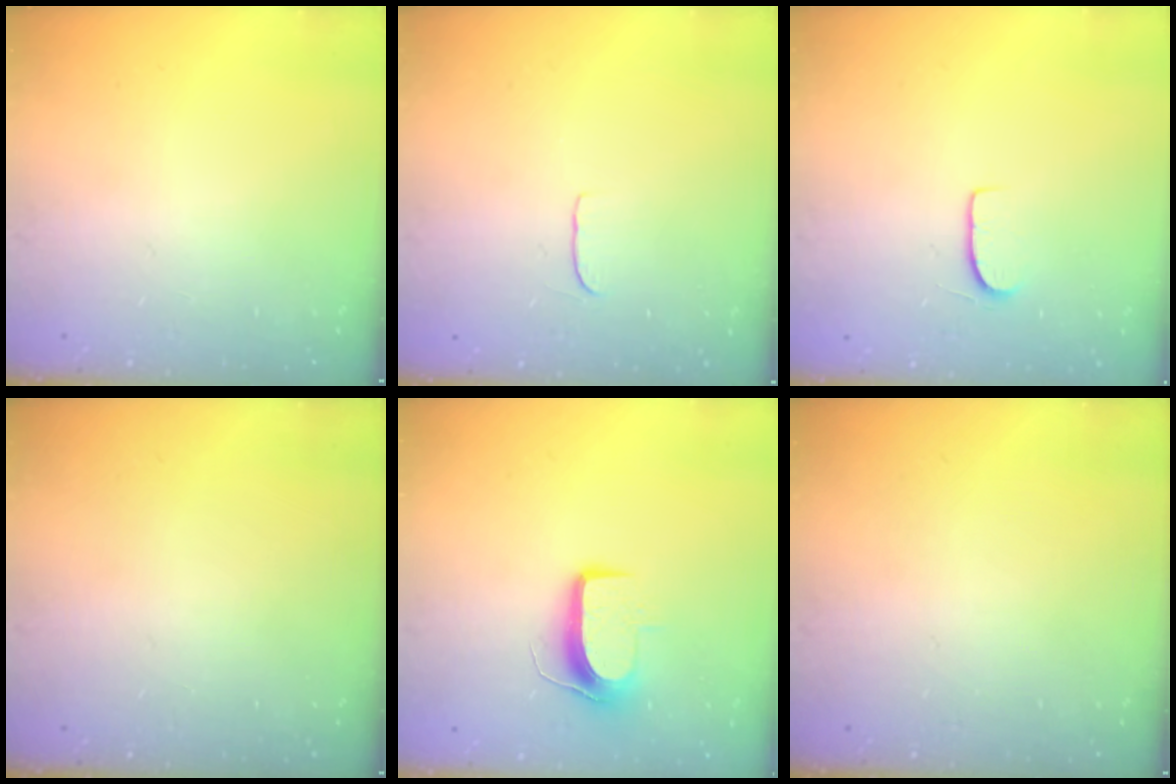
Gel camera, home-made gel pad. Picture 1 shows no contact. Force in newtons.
{"total": 4.1, "press": 4.1, "slide": 0.3}
{"total": 6.1, "press": 6.1, "slide": 0.5}
{"total": 0.0}
{"total": 9.0, "press": 9.0, "slide": 0.2}
{"total": 0.0}